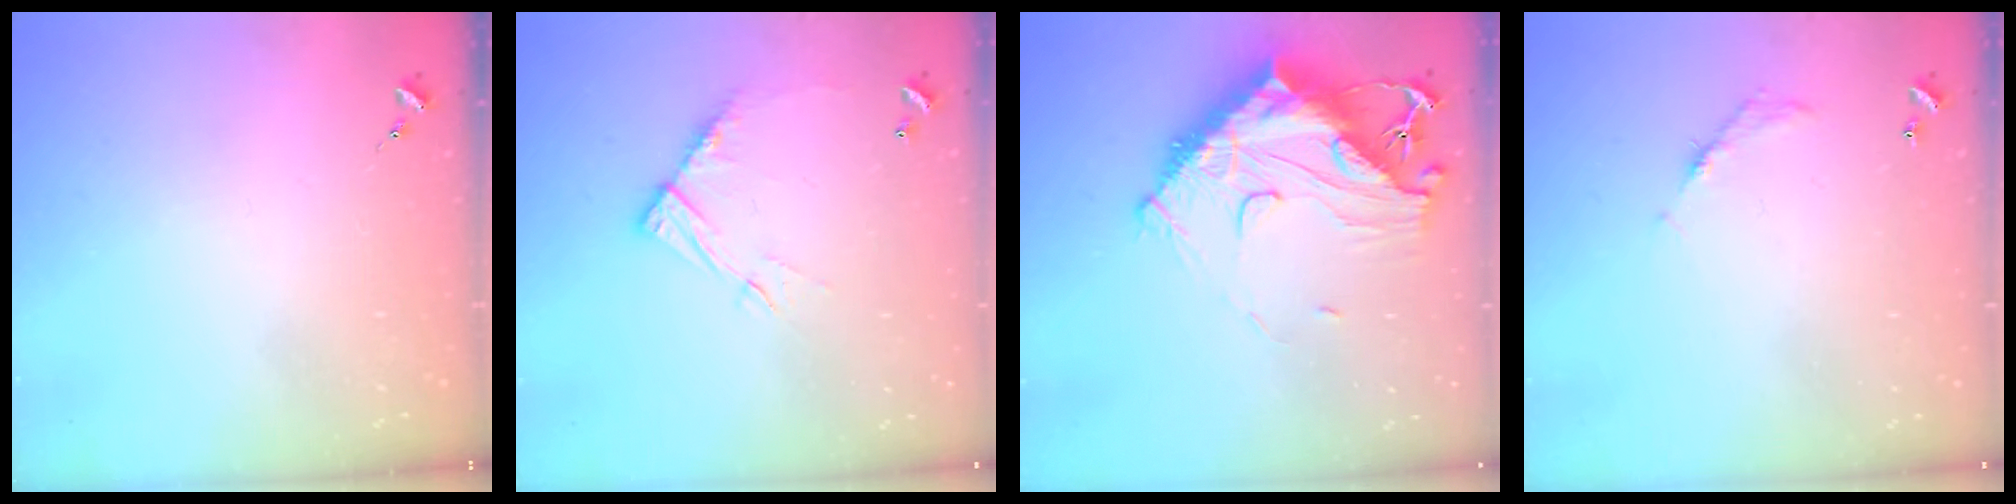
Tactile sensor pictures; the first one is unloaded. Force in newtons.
{"total": 11.5, "press": 11.5, "slide": 0.8}
{"total": 20.5, "press": 20.4, "slide": 1.8}
{"total": 5.8, "press": 5.8, "slide": 0.2}